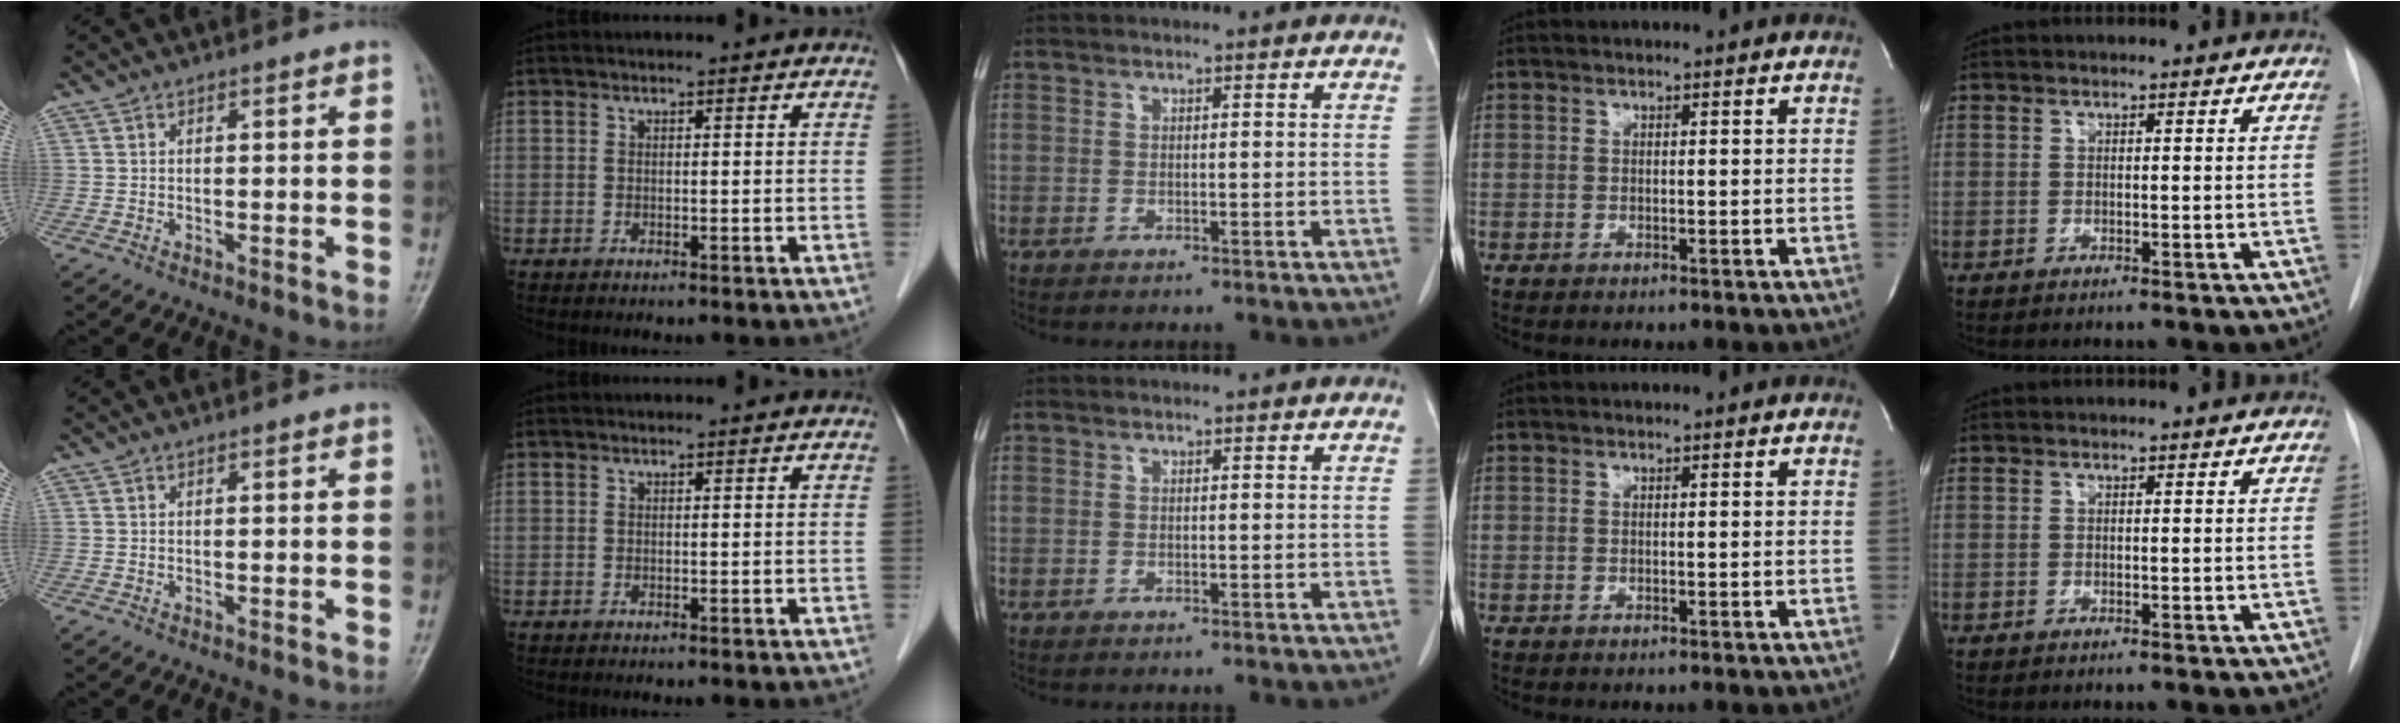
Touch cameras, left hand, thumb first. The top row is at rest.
{}